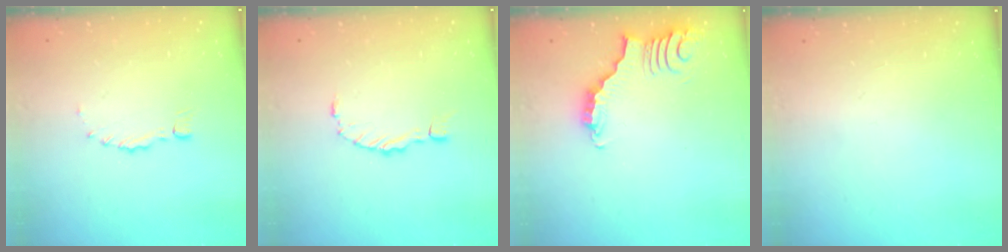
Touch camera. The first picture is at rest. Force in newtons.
{"total": 0.0}
{"total": 3.8, "press": 3.7, "slide": 0.7}
{"total": 0.0}